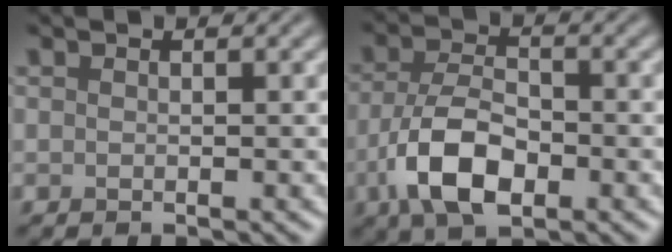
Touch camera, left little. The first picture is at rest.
{"total": 6.6, "force": [-2.7, 3.4, 5.1], "torque": [-0.100, -0.003, -0.060]}